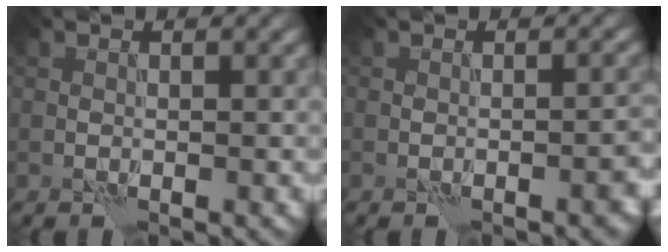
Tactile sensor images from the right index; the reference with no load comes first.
{"total": 1.9, "force": [-1.0, 0.4, 1.5], "torque": [-0.020, 0.005, -0.015]}